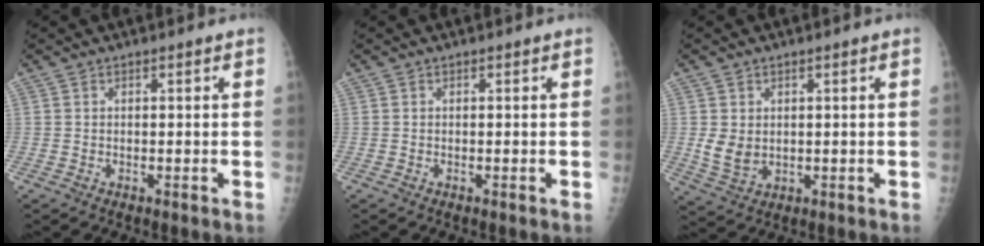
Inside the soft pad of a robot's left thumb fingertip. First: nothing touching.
{"total": 0.0}
{"total": 4.6, "force": [0.6, 3.4, 3.0], "torque": [-0.044, -0.011, 0.024]}